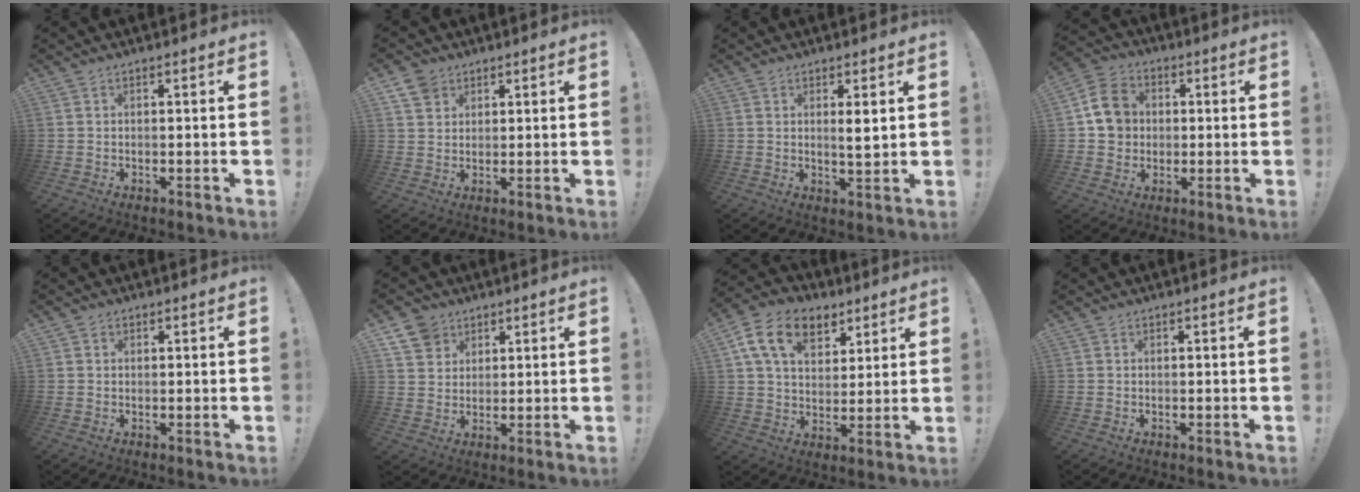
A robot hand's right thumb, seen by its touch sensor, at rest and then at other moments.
{"total": 5.0, "force": [3.3, 3.5, 1.3], "torque": [-0.018, -0.017, 0.063]}
{"total": 3.5, "force": [1.1, 0.4, 3.3], "torque": [-0.046, -0.014, 0.014]}
{"total": 10.9, "force": [1.4, 9.7, 4.9], "torque": [-0.060, 0.014, 0.034]}
{"total": 0.7, "force": [0.3, 0.6, 0.1], "torque": [0.000, 0.001, 0.005]}
{"total": 7.3, "force": [4.6, 5.5, 1.4], "torque": [-0.021, -0.030, 0.091]}
{"total": 15.3, "force": [7.5, 10.1, 8.7], "torque": [-0.147, -0.023, 0.142]}
{"total": 0.0}